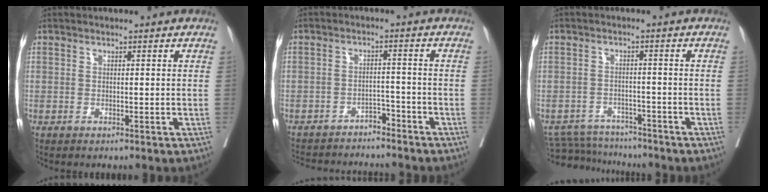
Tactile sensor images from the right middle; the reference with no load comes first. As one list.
[{"total": 10.9, "force": [-10.0, 3.0, 3.0], "torque": [-0.038, 0.019, -0.141]}, {"total": 4.2, "force": [-4.2, 0.6, 0.0], "torque": [0.000, -0.011, -0.071]}]